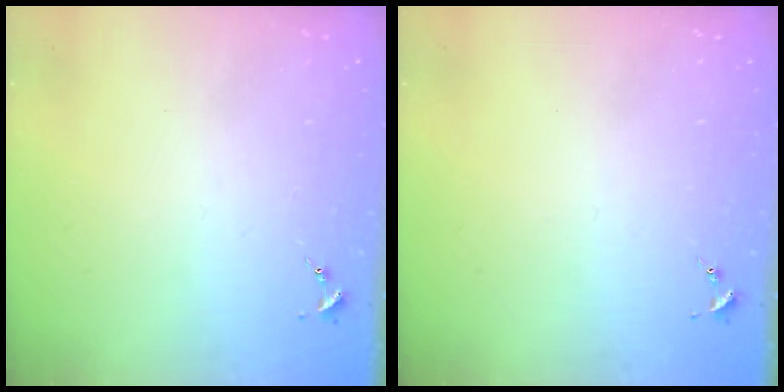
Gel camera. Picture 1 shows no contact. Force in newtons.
{"total": 0.0}